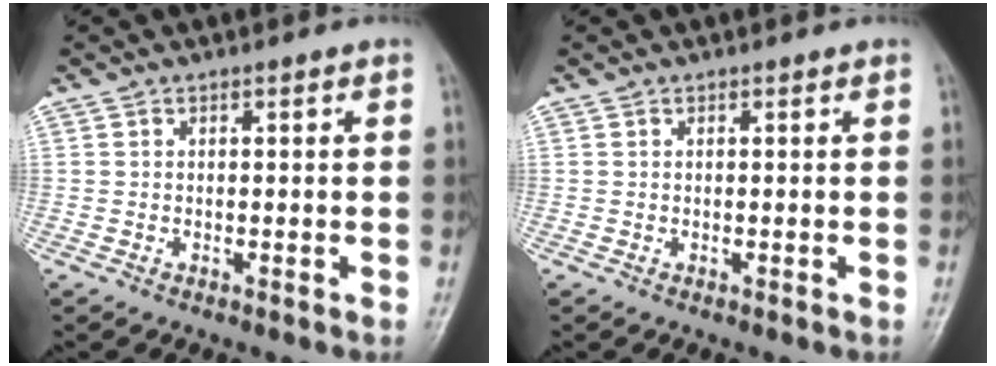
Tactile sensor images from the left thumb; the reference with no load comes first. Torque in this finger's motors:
{"motor_torque": [0.01, 0.01, 0.02, -0.05, 0.00]}